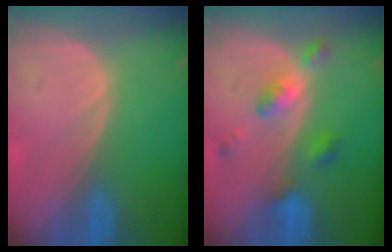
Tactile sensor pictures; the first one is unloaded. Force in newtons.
{"total": 5.2, "press": 4.7, "slide": 2.3}